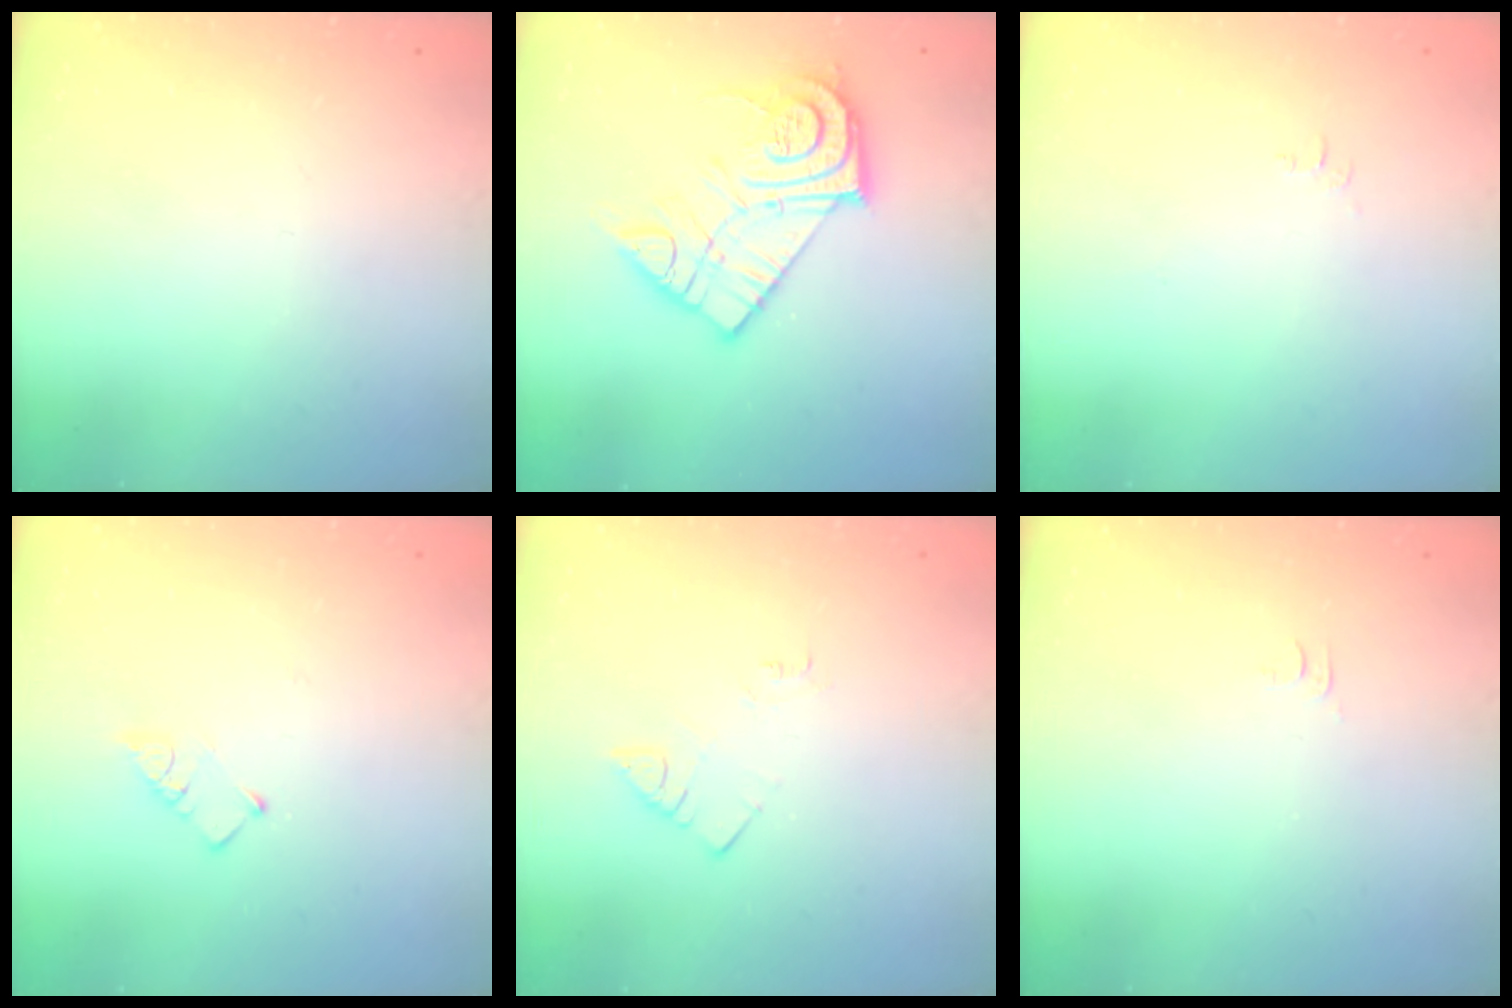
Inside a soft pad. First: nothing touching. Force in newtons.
{"total": 16.0, "press": 16.0, "slide": 1.2}
{"total": 4.8, "press": 4.8, "slide": 0.7}
{"total": 2.9, "press": 2.9, "slide": 0.2}
{"total": 2.9, "press": 2.9, "slide": 0.6}
{"total": 3.1, "press": 3.1, "slide": 0.4}